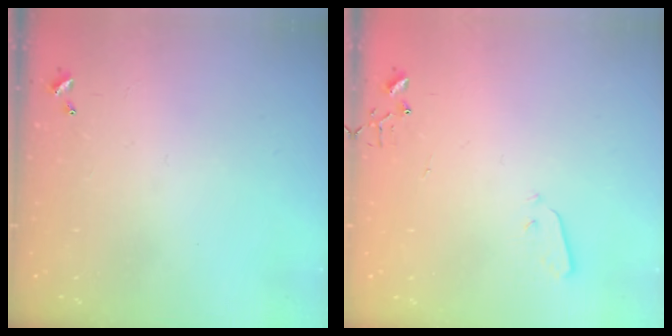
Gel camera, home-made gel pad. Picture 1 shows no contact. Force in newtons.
{"total": 2.9, "press": 2.9, "slide": 0.4}